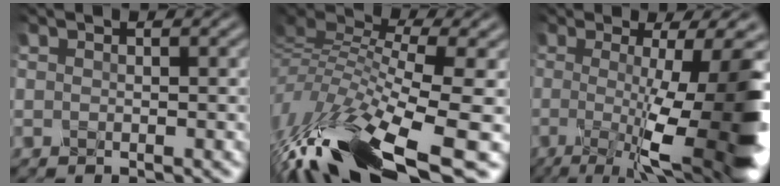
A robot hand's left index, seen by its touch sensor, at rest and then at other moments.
{"total": 10.9, "force": [-3.8, 4.1, 9.4], "torque": [-0.214, 0.004, -0.055]}
{"total": 12.4, "force": [-0.7, 3.3, 11.9], "torque": [-0.154, 0.001, -0.011]}